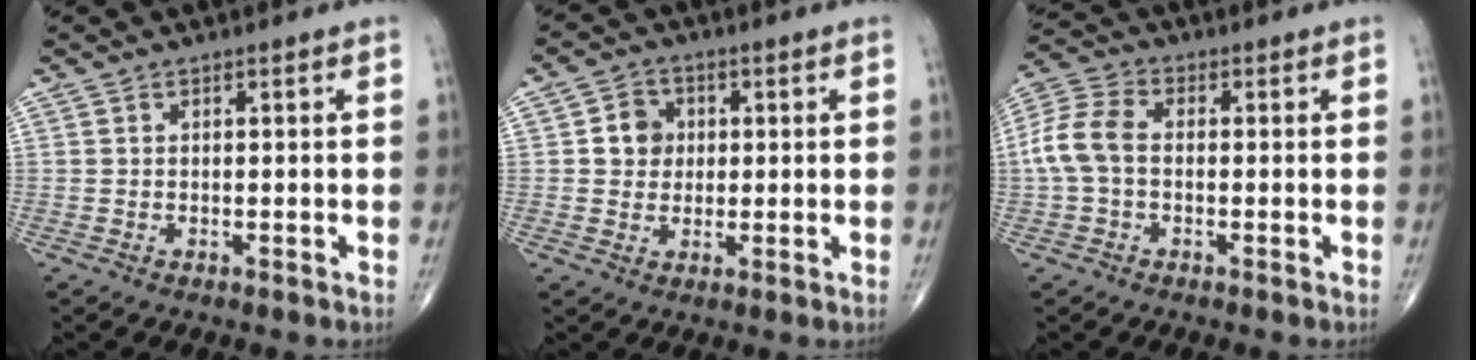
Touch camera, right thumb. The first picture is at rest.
{"total": 5.4, "force": [0.8, 4.8, 2.3], "torque": [-0.010, 0.003, 0.007]}
{"total": 8.0, "force": [-0.4, 5.2, 6.1], "torque": [-0.131, 0.022, -0.019]}